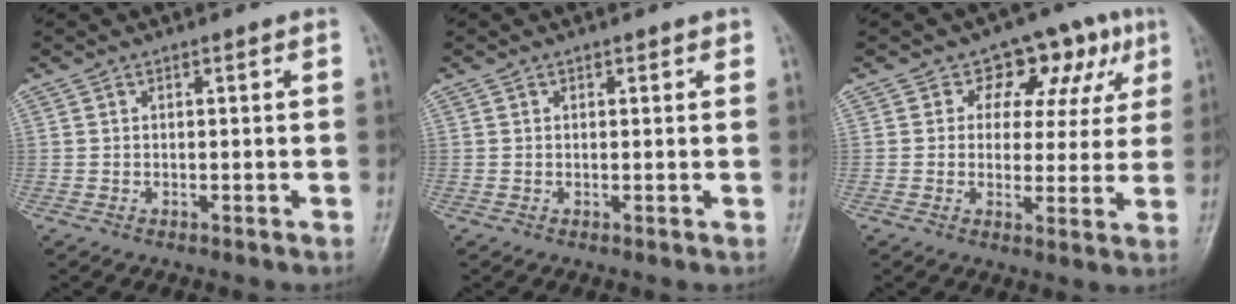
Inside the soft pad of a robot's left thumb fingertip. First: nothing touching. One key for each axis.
{"total": 0.8, "fx": 0.5, "fy": 0.5, "fz": 0.3, "tx": 0.004, "ty": -0.003, "tz": 0.004}
{"total": 10.8, "fx": 4.8, "fy": 7.7, "fz": 5.9, "tx": -0.012, "ty": -0.004, "tz": 0.058}